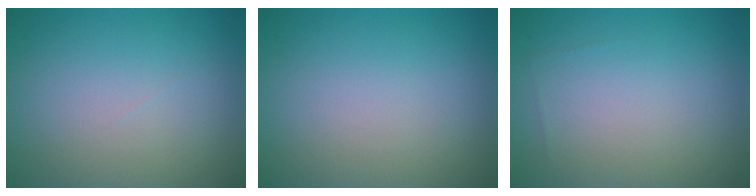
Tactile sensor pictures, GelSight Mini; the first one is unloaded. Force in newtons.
{"total": 0.0}
{"total": 0.0}